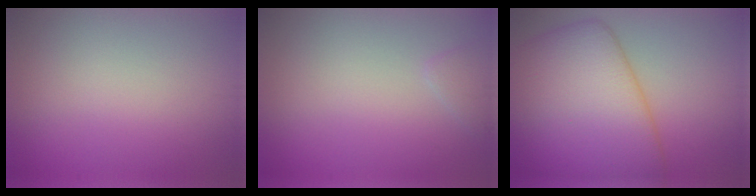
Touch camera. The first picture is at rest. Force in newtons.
{"total": 0.9, "press": 0.9, "slide": 0.1}
{"total": 11.3, "press": 11.3, "slide": 0.4}